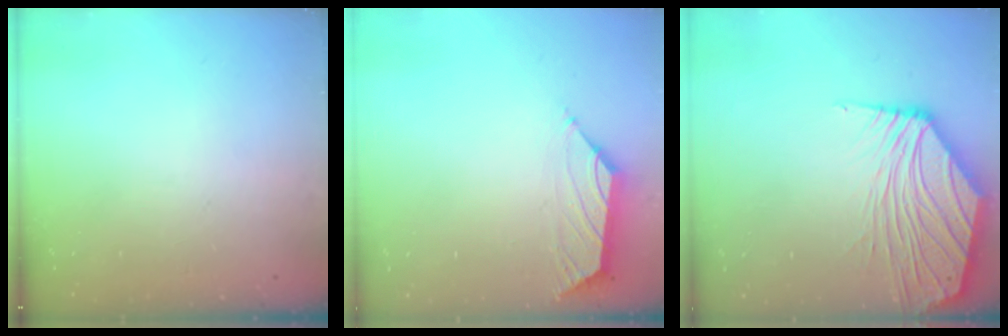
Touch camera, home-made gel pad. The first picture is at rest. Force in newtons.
{"total": 1.7, "press": 1.6, "slide": 0.6}
{"total": 9.1, "press": 8.9, "slide": 1.6}